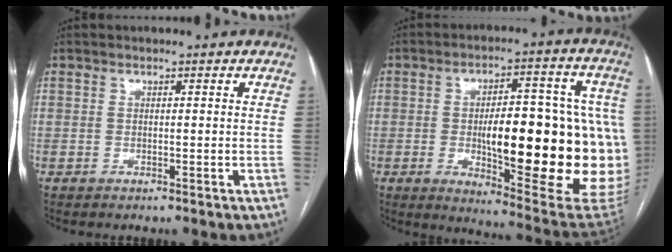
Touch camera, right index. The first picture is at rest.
{"total": 25.5, "force": [-2.4, 6.6, 24.5], "torque": [-0.262, 0.011, -0.014]}